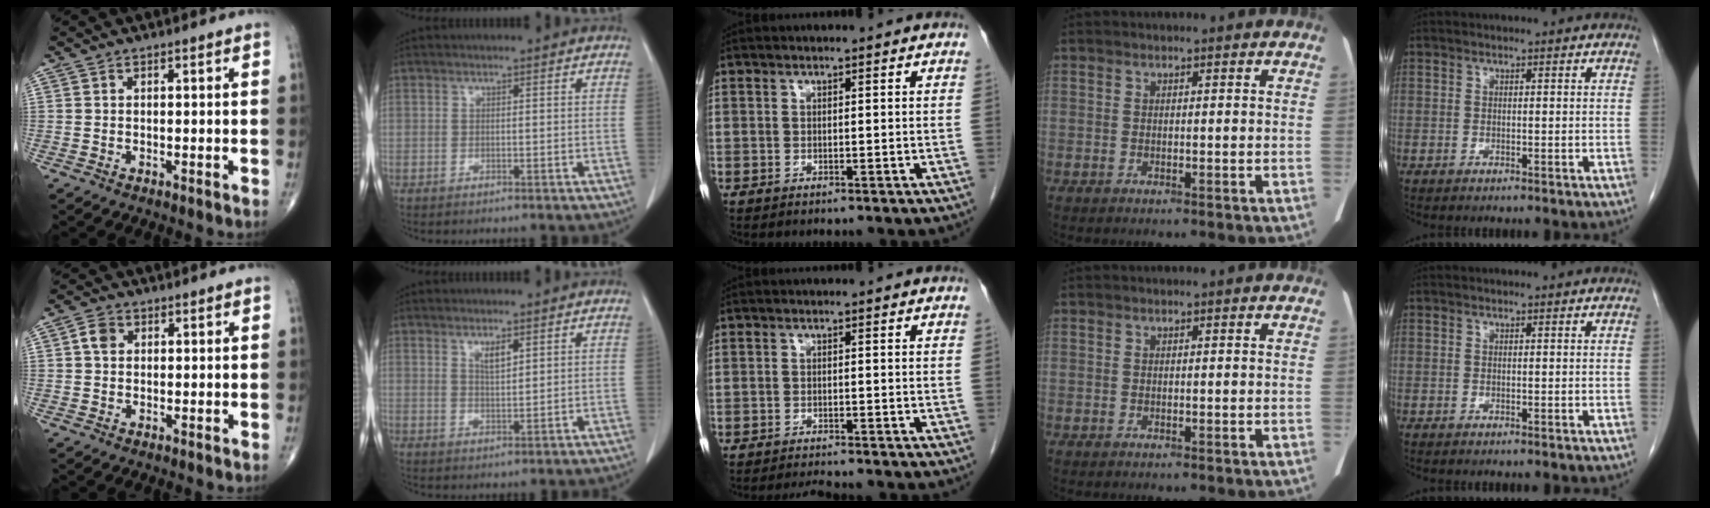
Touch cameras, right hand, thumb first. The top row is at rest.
{"thumb": {"total": 2.9, "force": [0.7, 2.2, 1.7], "torque": [-0.026, 0.004, 0.009]}, "index": {"total": 2.5, "force": [1.5, 0.6, 1.9], "torque": [-0.036, -0.003, 0.029]}, "middle": {"total": 2.4, "force": [-2.3, -0.3, 0.5], "torque": [-0.015, -0.013, -0.036]}}